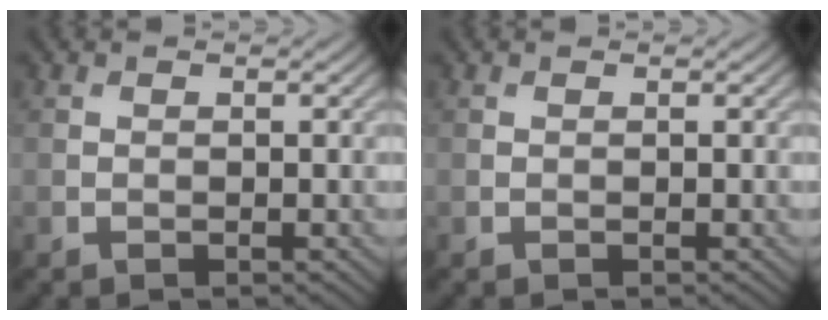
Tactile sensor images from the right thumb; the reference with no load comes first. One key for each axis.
{"total": 0.0}